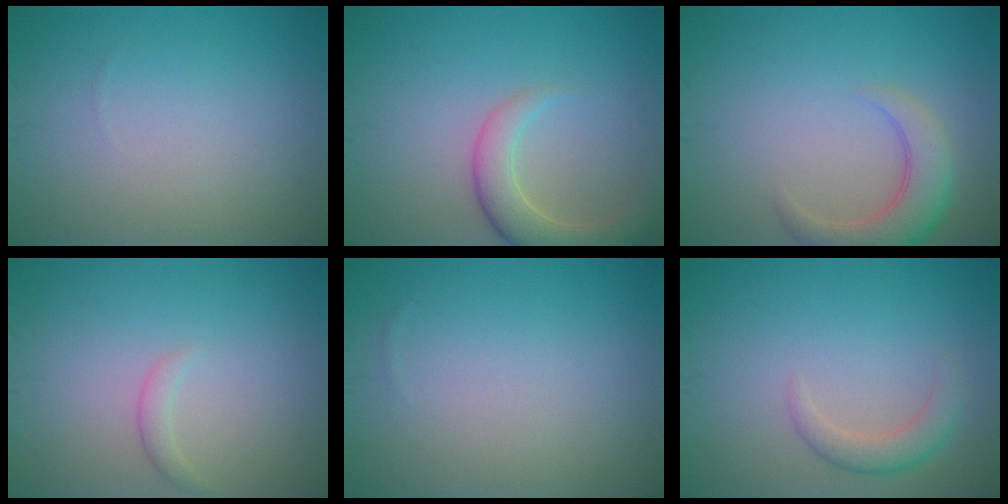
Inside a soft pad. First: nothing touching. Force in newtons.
{"total": 4.5, "press": 4.5, "slide": 0.5}
{"total": 4.4, "press": 4.4, "slide": 0.4}
{"total": 1.0, "press": 1.0, "slide": 0.1}
{"total": 0.0}
{"total": 2.2, "press": 2.2, "slide": 0.1}